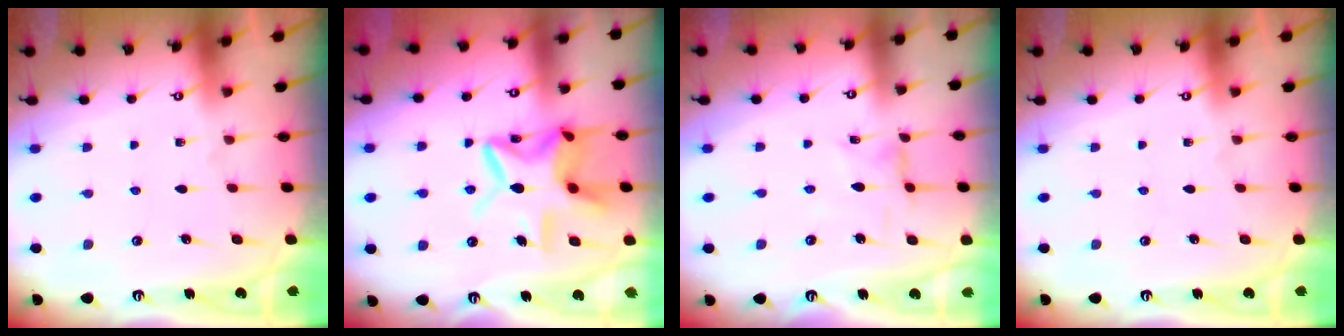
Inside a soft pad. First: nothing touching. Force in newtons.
{"total": 13.6, "press": 13.6, "slide": 1.2}
{"total": 1.7, "press": 1.7, "slide": 0.2}
{"total": 0.0}